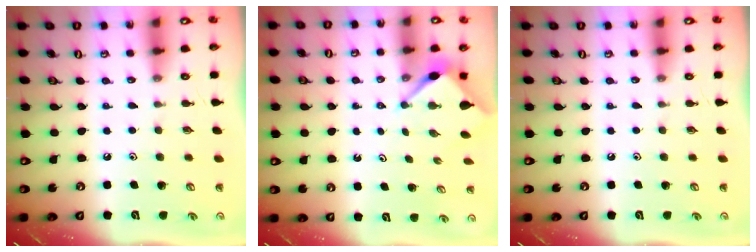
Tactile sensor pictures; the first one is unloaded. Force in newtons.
{"total": 2.9, "press": 2.8, "slide": 0.3}
{"total": 0.0}